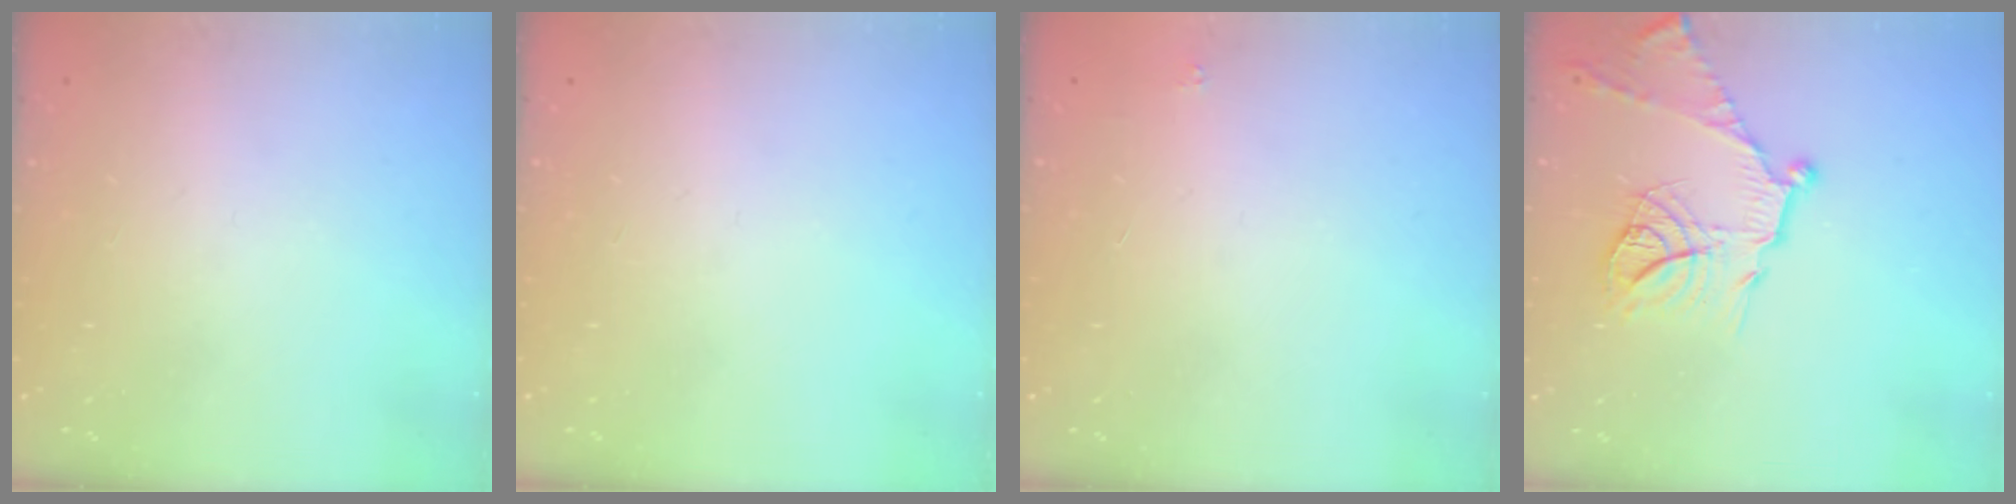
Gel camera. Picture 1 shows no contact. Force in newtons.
{"total": 0.0}
{"total": 1.8, "press": 1.7, "slide": 0.1}
{"total": 16.0, "press": 16.0, "slide": 1.4}